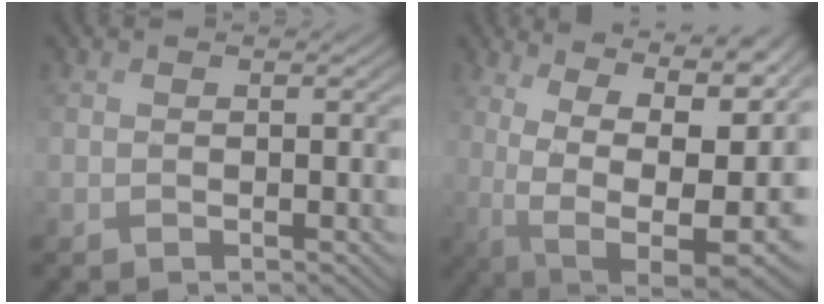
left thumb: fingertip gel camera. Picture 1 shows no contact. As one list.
[{"total": 16.4, "force": [2.0, 9.1, 13.5], "torque": [-0.217, 0.004, 0.058]}]